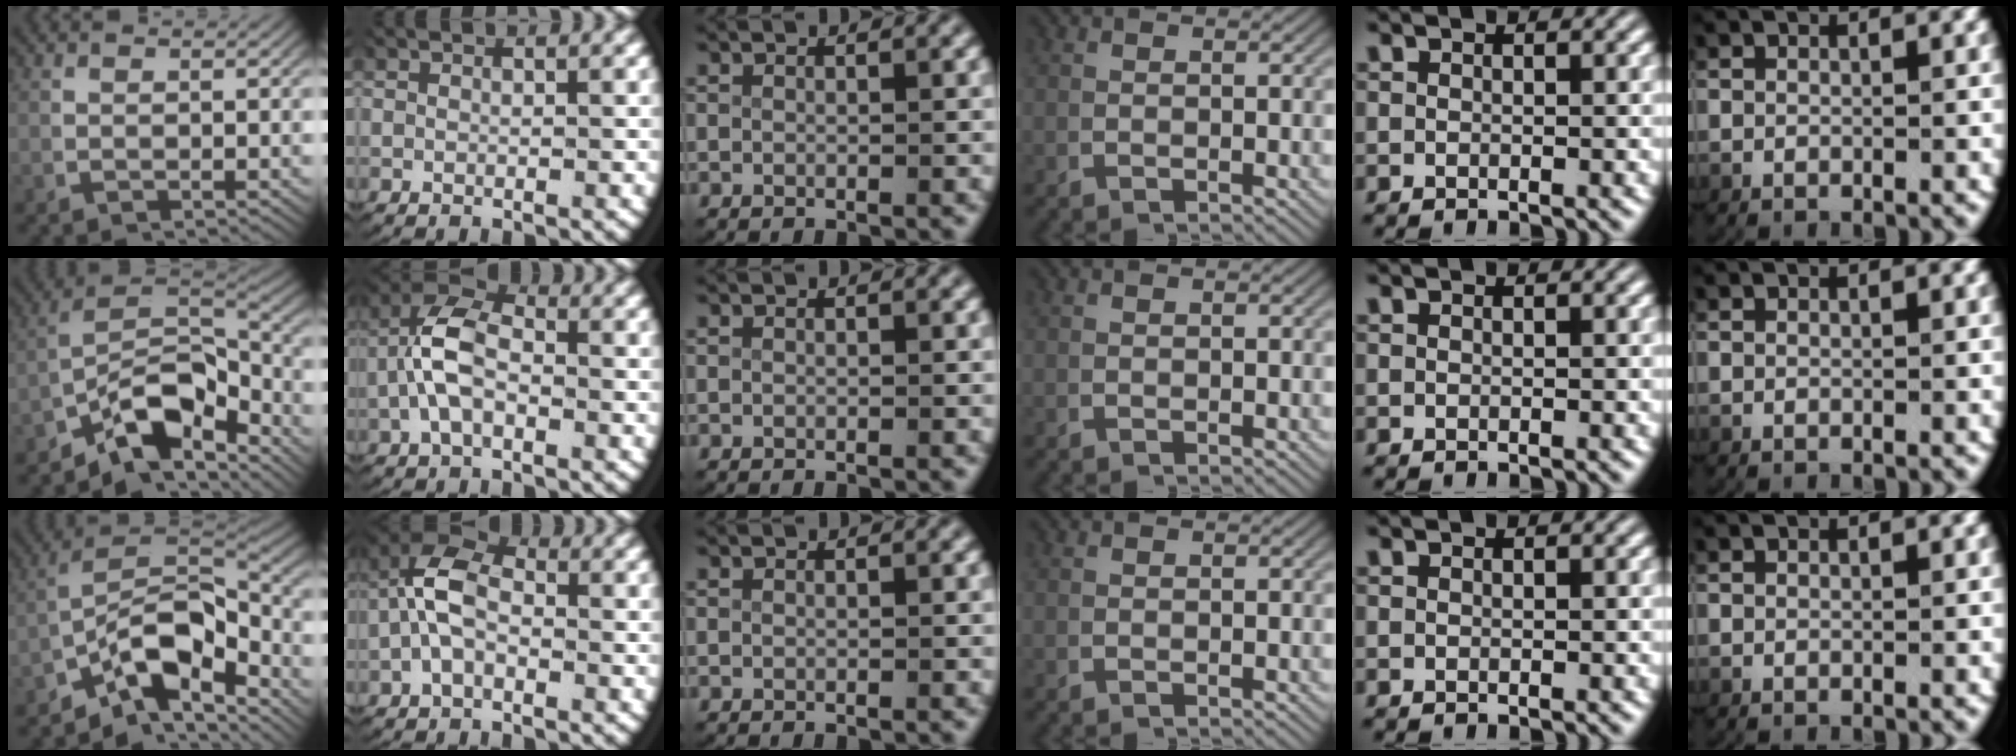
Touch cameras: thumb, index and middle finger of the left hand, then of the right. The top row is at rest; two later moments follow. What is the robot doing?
{"motion": "lift_and_place", "object": "key"}